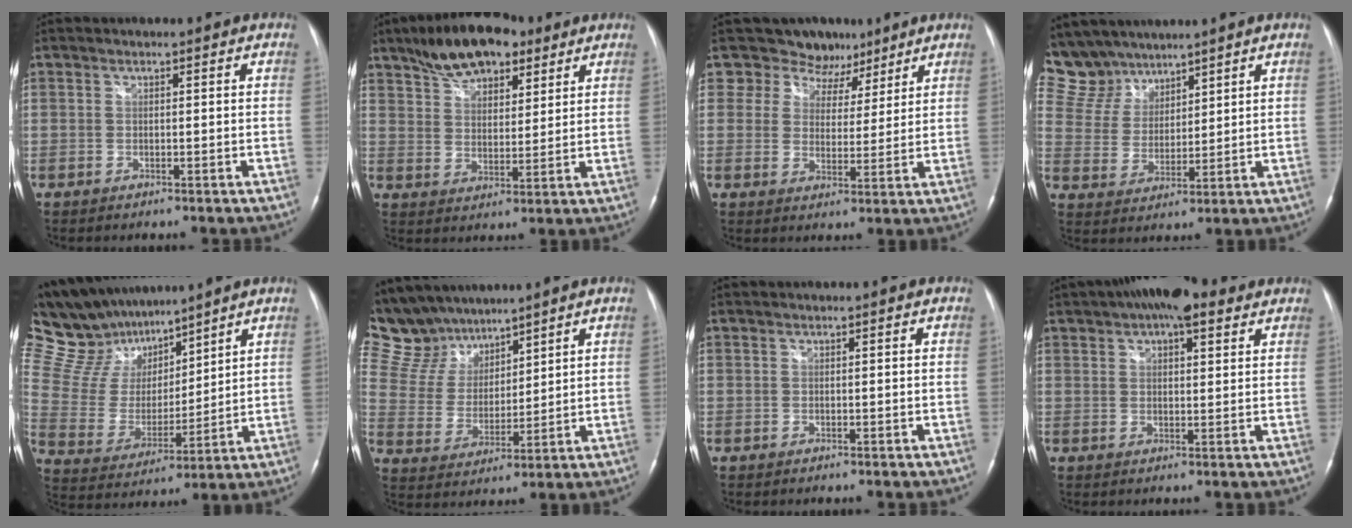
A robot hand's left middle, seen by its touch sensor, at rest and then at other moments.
{"total": 12.4, "force": [8.6, 5.4, 7.2], "torque": [-0.123, 0.019, 0.147]}
{"total": 8.3, "force": [6.6, 5.0, -0.3], "torque": [0.016, -0.004, 0.089]}
{"total": 9.5, "force": [8.4, 4.5, 0.2], "torque": [-0.013, 0.016, 0.178]}
{"total": 15.9, "force": [13.4, 6.0, 6.1], "torque": [-0.131, 0.026, 0.257]}
{"total": 12.2, "force": [10.8, 5.3, 1.9], "torque": [-0.055, 0.023, 0.222]}
{"total": 0.0}
{"total": 10.3, "force": [6.9, 3.6, 6.7], "torque": [-0.105, 0.035, 0.108]}